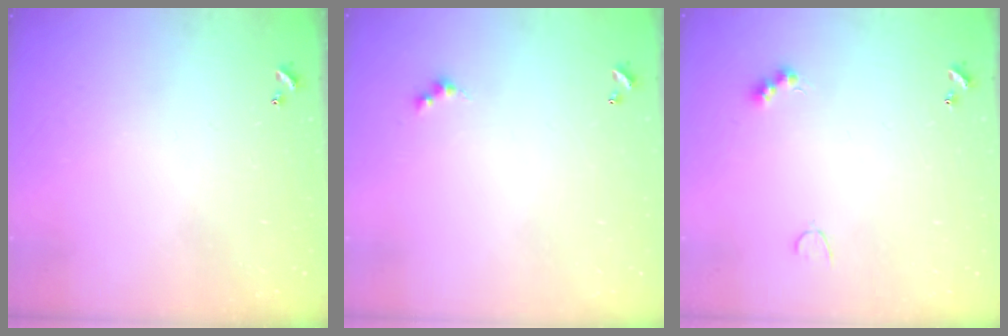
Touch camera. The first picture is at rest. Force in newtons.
{"total": 1.5, "press": 1.4, "slide": 0.3}
{"total": 4.0, "press": 3.9, "slide": 0.8}